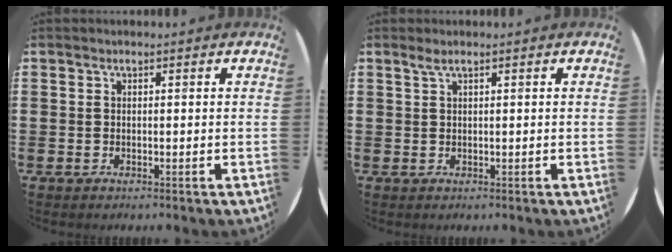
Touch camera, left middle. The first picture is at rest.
{"total": 0.9, "force": [0.6, 0.0, 0.7], "torque": [-0.013, 0.002, 0.010]}